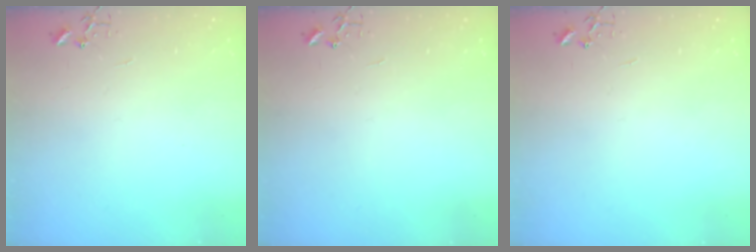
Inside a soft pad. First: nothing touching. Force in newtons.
{"total": 0.0}
{"total": 0.0}